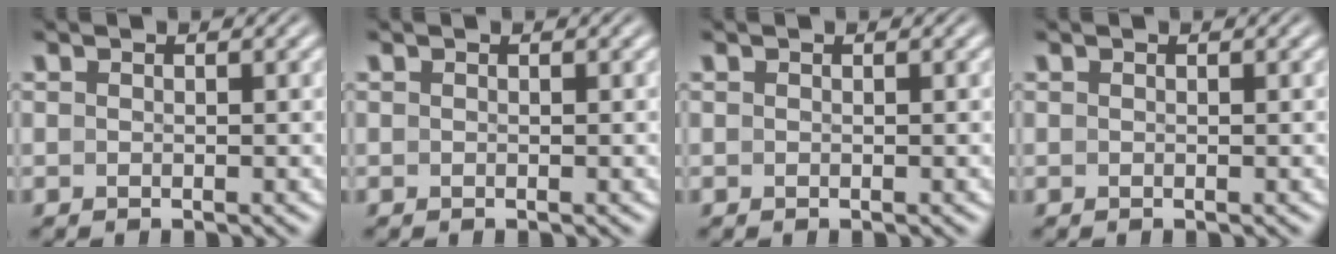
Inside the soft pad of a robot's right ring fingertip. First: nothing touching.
{"total": 0.0}
{"total": 0.0}
{"total": 0.0}